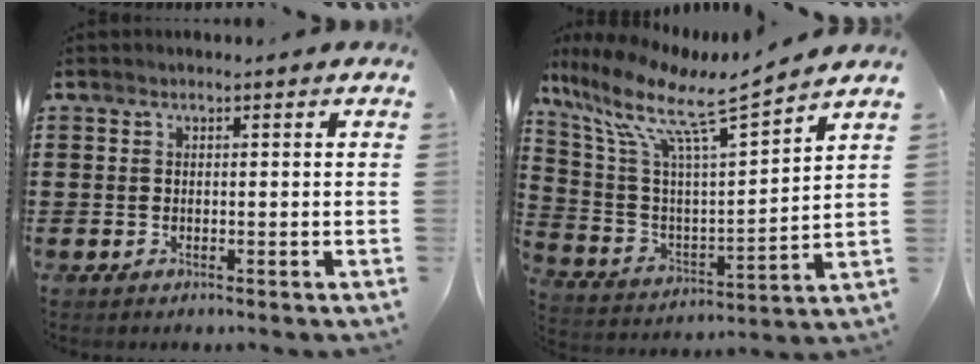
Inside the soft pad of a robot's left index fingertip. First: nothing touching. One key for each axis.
{"total": 11.3, "fx": 8.0, "fy": 1.3, "fz": 7.8, "tx": -0.181, "ty": -0.053, "tz": 0.127}